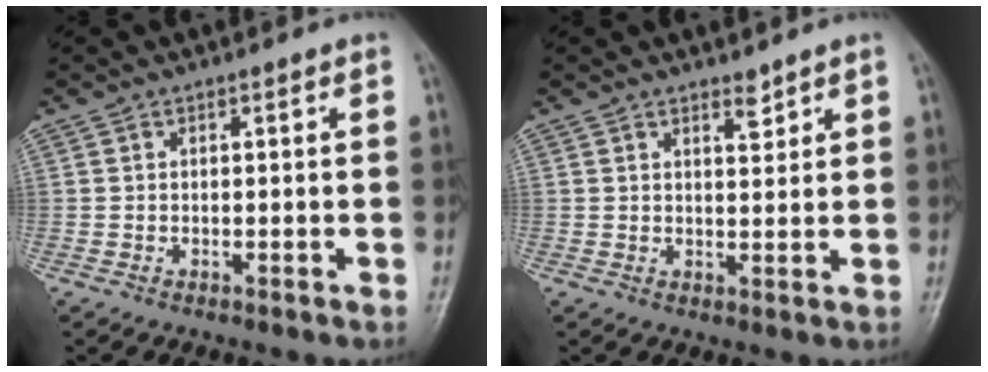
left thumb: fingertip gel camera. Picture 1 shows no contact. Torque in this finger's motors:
{"motor_torque": [-0.46, 0.23, -0.22, 0.01, 0.06]}